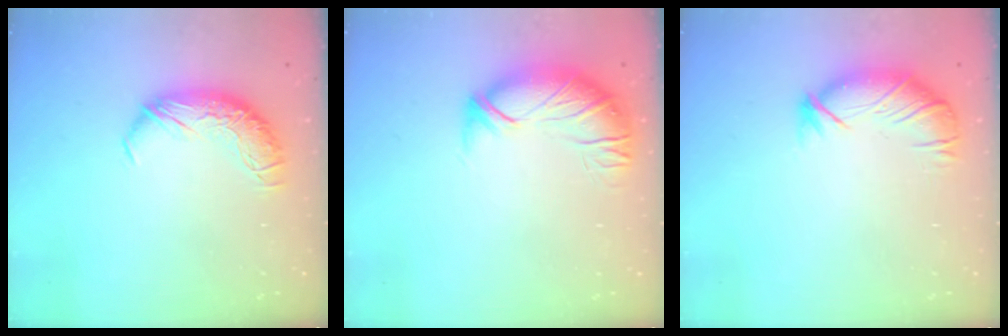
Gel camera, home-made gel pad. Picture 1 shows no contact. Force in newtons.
{"total": 2.8, "press": 1.3, "slide": 2.5}
{"total": 2.9, "press": 2.5, "slide": 1.4}